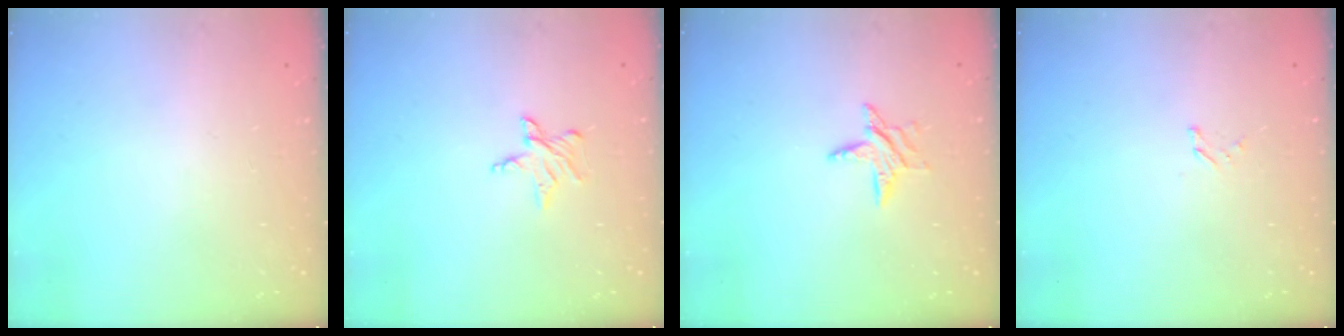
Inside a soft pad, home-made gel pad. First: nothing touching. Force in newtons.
{"total": 4.1, "press": 4.1, "slide": 0.5}
{"total": 6.2, "press": 6.2, "slide": 0.4}
{"total": 1.3, "press": 1.2, "slide": 0.1}